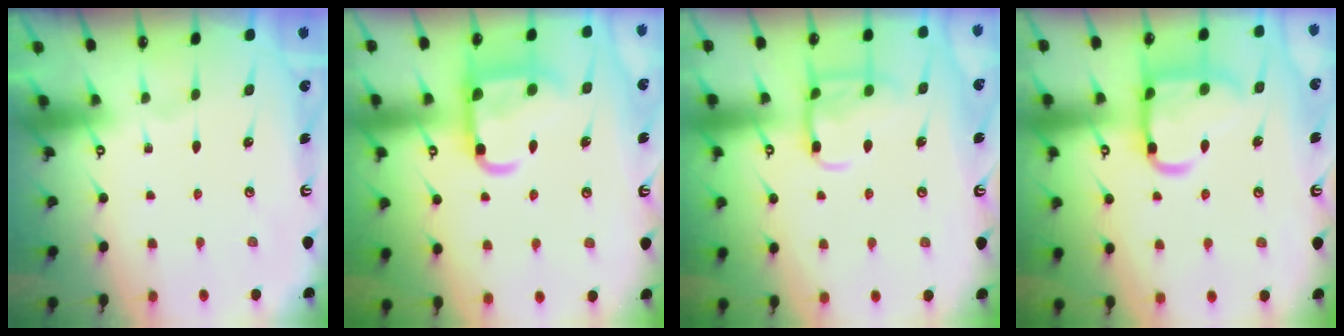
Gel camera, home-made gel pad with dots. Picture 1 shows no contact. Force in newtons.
{"total": 14.5, "press": 14.5, "slide": 1.4}
{"total": 13.8, "press": 13.8, "slide": 1.3}
{"total": 16.6, "press": 16.5, "slide": 1.4}